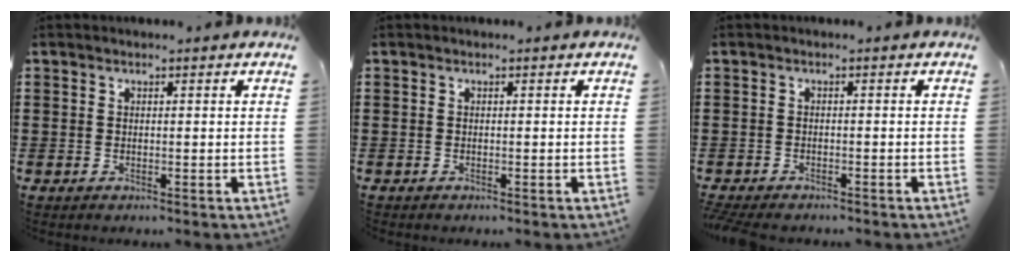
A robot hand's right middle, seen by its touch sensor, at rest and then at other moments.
{"total": 0.0}
{"total": 1.3, "force": [-1.3, 0.1, 0.2], "torque": [-0.015, -0.004, -0.029]}